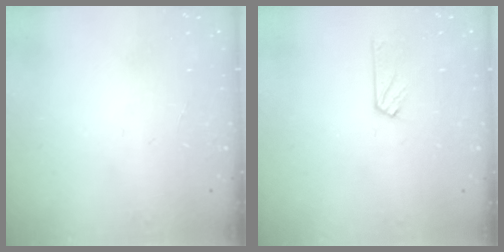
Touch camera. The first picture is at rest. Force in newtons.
{"total": 3.0, "press": 3.0, "slide": 0.3}